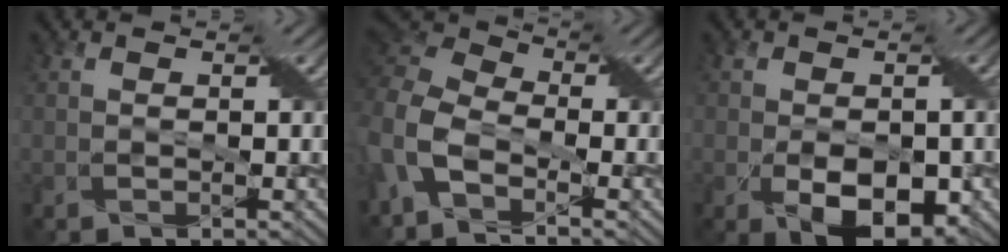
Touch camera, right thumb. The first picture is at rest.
{"total": 9.1, "force": [-3.4, 5.7, 6.3], "torque": [-0.184, -0.010, -0.080]}
{"total": 7.9, "force": [-2.2, 4.8, 5.9], "torque": [-0.123, -0.035, -0.023]}